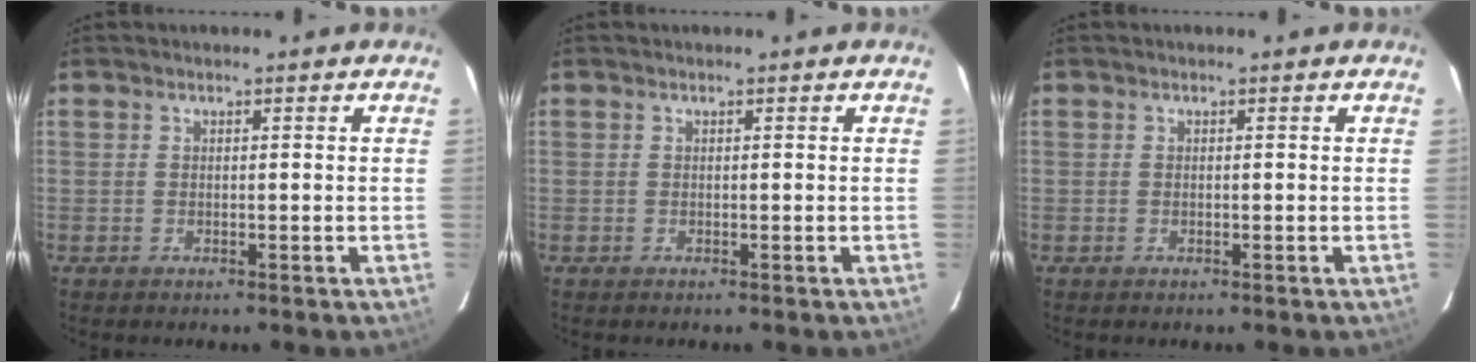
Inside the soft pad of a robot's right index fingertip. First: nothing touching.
{"total": 0.0}
{"total": 0.0}